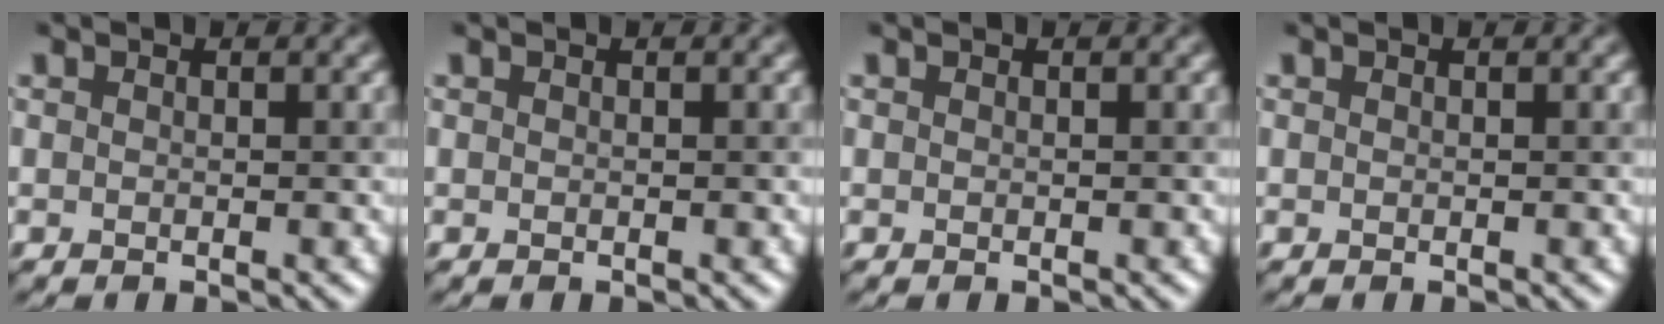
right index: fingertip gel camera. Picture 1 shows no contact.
{"total": 0.0}
{"total": 0.0}
{"total": 0.0}